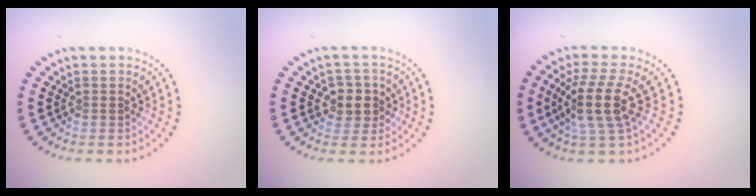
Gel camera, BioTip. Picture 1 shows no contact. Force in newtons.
{"total": 2.7, "press": 2.5, "slide": 1.0}
{"total": 4.3, "press": 3.4, "slide": 2.5}